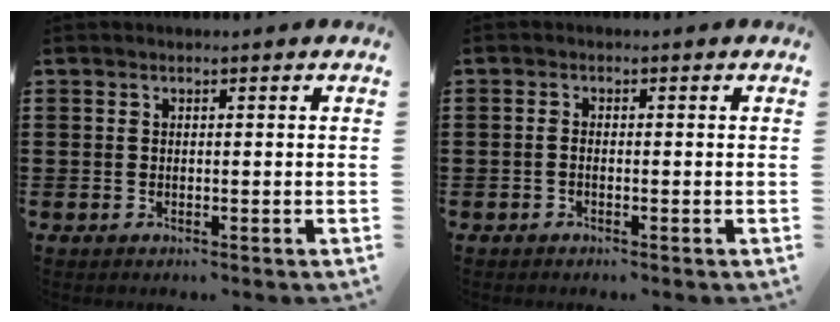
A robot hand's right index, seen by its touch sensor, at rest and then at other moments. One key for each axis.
{"total": 0.7, "fx": -0.5, "fy": 0.2, "fz": 0.5, "tx": -0.012, "ty": -0.005, "tz": -0.008}